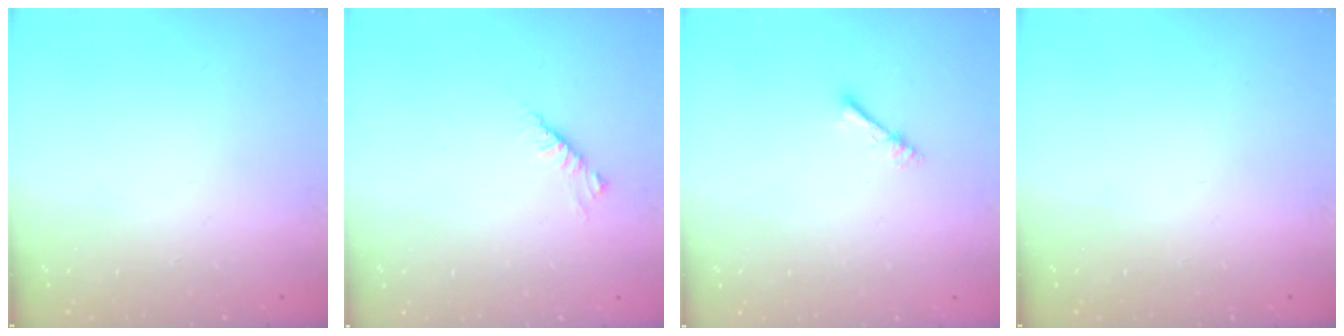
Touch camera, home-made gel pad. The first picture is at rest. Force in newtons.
{"total": 2.9, "press": 2.8, "slide": 0.7}
{"total": 2.4, "press": 2.4, "slide": 0.2}
{"total": 0.0}